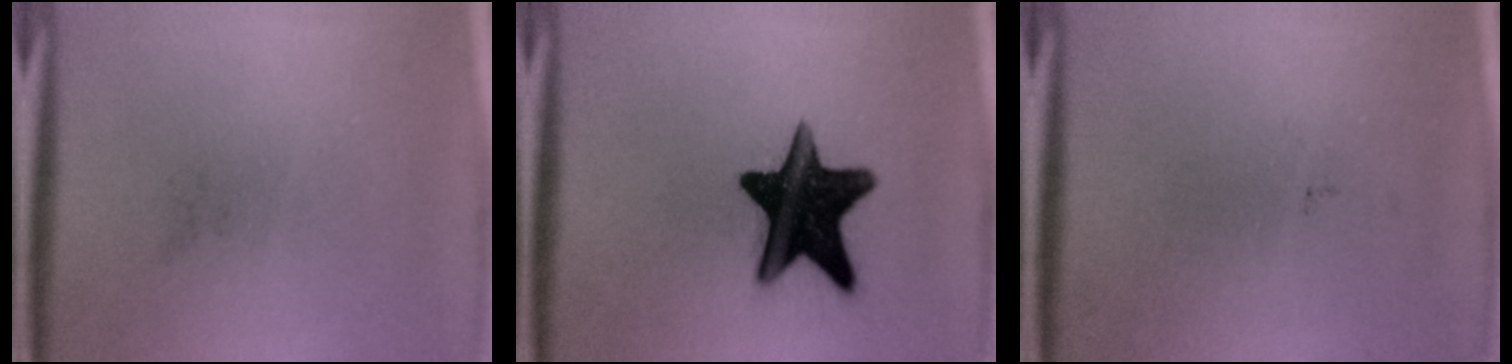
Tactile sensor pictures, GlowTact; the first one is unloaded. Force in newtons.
{"total": 16.0}
{"total": 0.0}